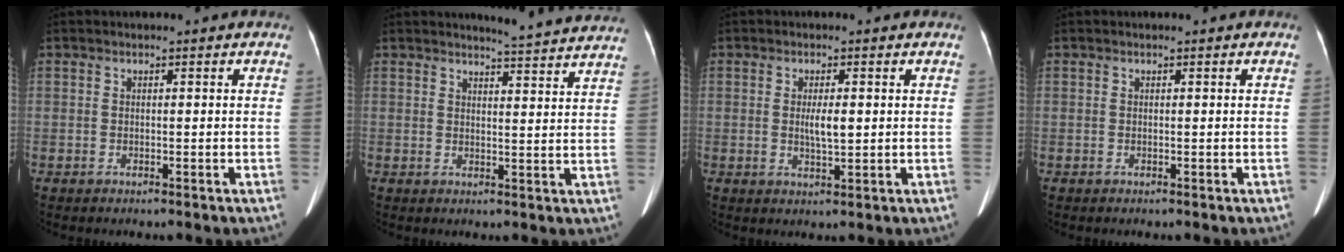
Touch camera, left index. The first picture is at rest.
{"total": 11.0, "force": [10.7, -0.5, 2.5], "torque": [-0.034, -0.031, 0.112]}
{"total": 3.2, "force": [0.3, 0.8, 3.1], "torque": [-0.056, -0.003, 0.005]}
{"total": 0.0}